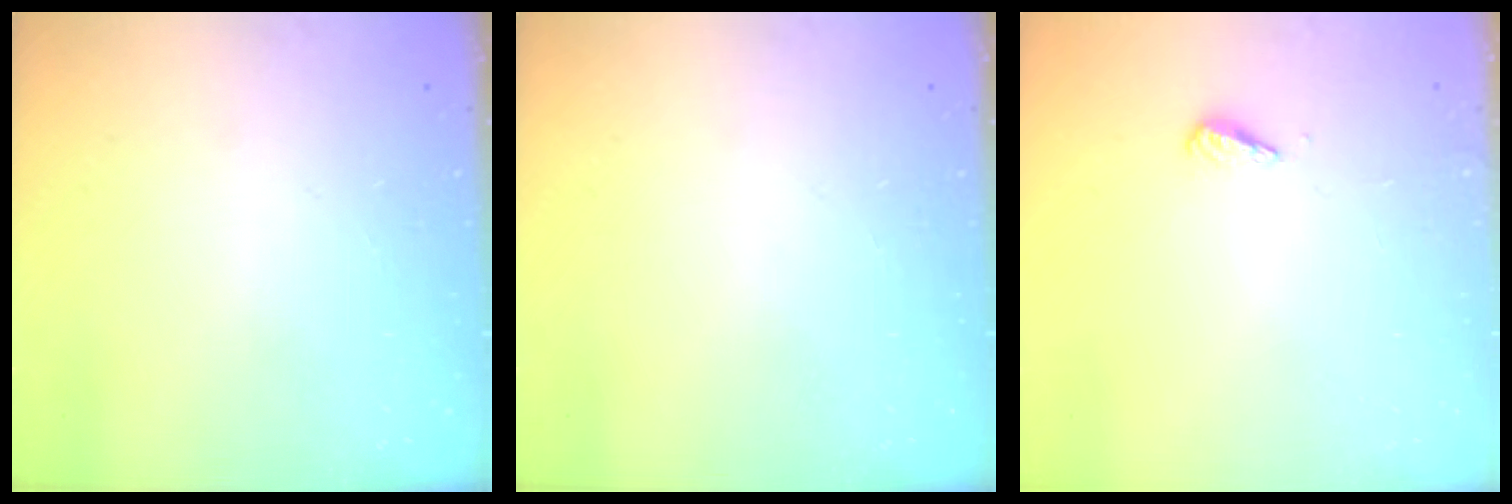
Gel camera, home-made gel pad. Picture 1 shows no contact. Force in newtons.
{"total": 0.0}
{"total": 2.7, "press": 2.6, "slide": 0.4}